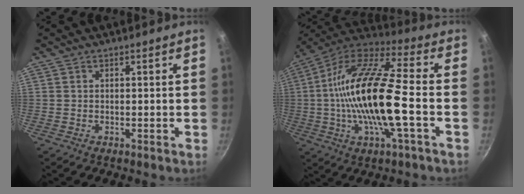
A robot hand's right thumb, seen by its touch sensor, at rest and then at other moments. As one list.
[{"total": 22.1, "force": [-2.4, 6.1, 21.1], "torque": [-0.396, 0.029, -0.061]}]